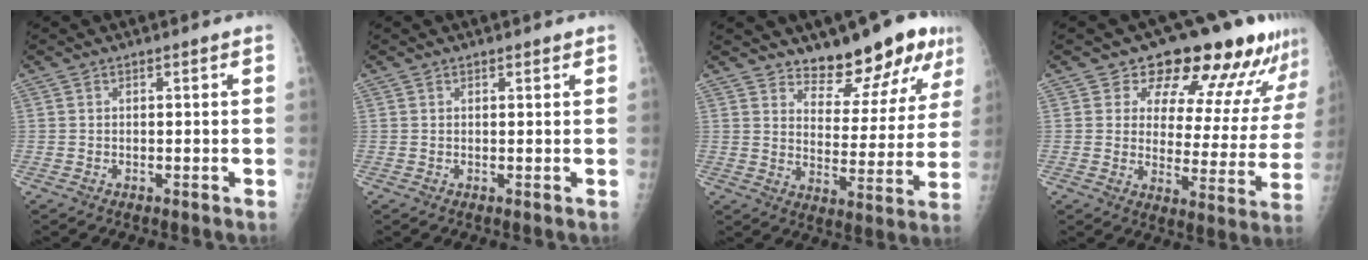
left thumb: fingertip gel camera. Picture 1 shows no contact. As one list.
[{"total": 0.6, "force": [0.5, 0.3, 0.1], "torque": [0.000, -0.005, 0.006]}, {"total": 13.3, "force": [10.6, 4.7, 6.6], "torque": [-0.051, -0.081, 0.154]}, {"total": 18.1, "force": [14.5, 7.6, 7.7], "torque": [-0.039, -0.083, 0.171]}]